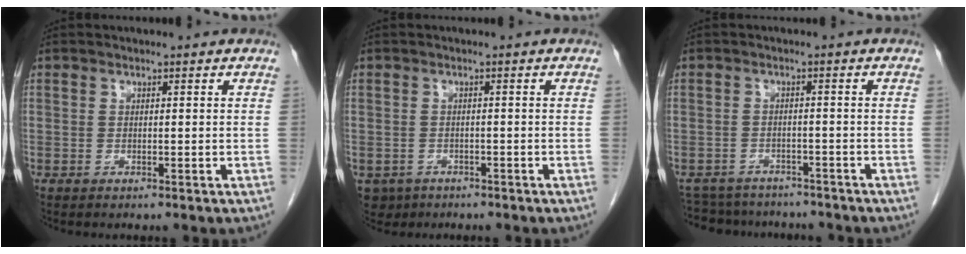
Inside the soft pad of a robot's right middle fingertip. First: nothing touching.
{"total": 4.2, "force": [-2.6, 3.2, 0.7], "torque": [-0.013, 0.002, -0.038]}
{"total": 10.7, "force": [-9.7, 3.9, 2.5], "torque": [-0.051, 0.009, -0.124]}